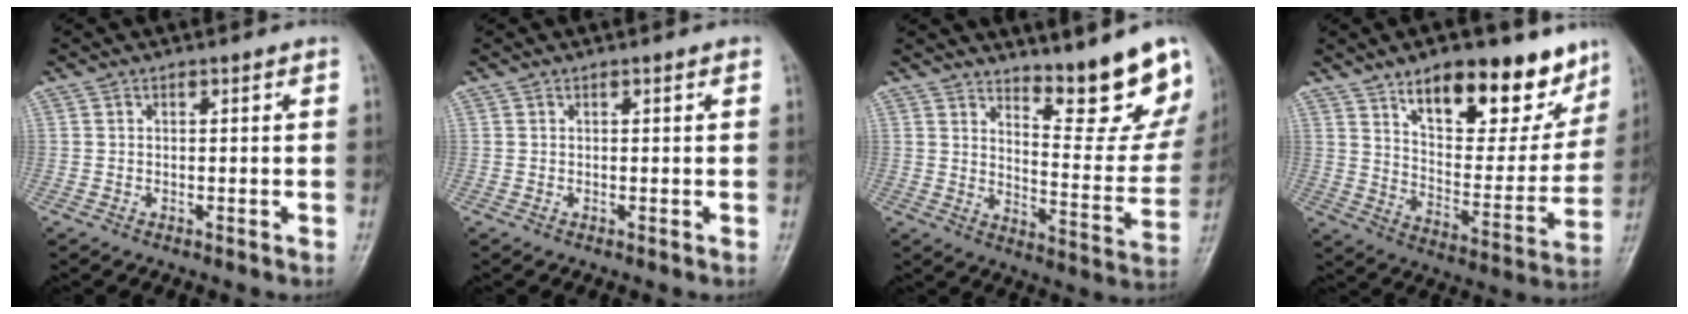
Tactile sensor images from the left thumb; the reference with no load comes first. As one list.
[{"total": 0.0}, {"total": 14.3, "force": [11.1, 3.3, 8.4], "torque": [-0.073, -0.092, 0.161]}, {"total": 19.8, "force": [12.9, 8.8, 12.1], "torque": [-0.115, -0.064, 0.203]}]